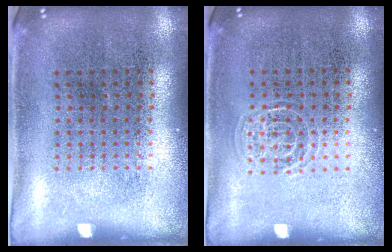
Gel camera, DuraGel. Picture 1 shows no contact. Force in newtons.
{"total": 0.5, "press": 0.5, "slide": 0.1}